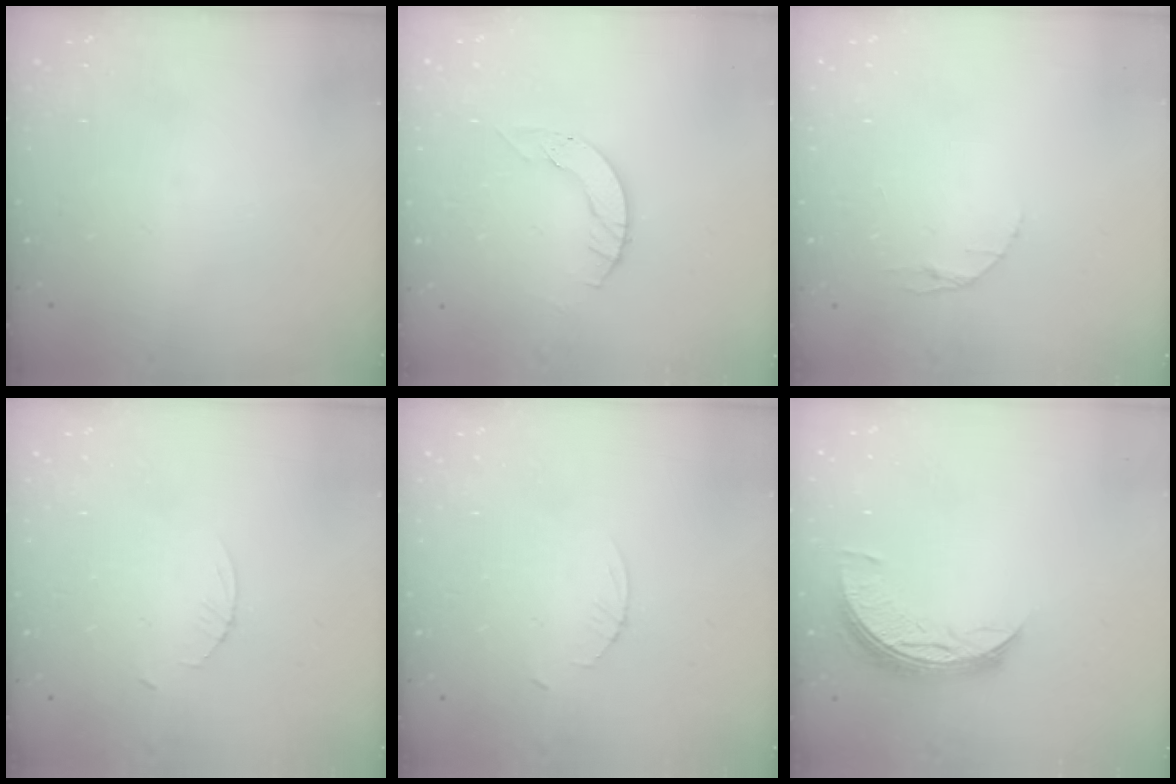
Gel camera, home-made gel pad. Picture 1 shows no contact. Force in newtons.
{"total": 4.0, "press": 4.0, "slide": 0.1}
{"total": 2.9, "press": 2.9, "slide": 0.4}
{"total": 2.3, "press": 2.3, "slide": 0.3}
{"total": 2.3, "press": 2.3, "slide": 0.3}
{"total": 8.2, "press": 8.1, "slide": 0.3}